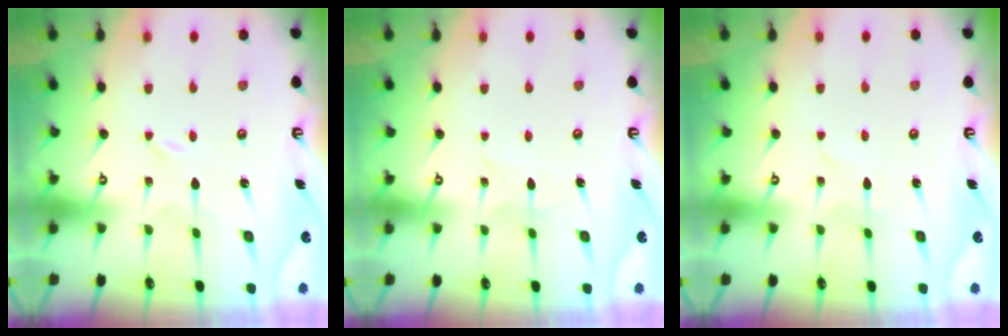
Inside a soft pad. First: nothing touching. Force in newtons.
{"total": 2.6, "press": 2.6, "slide": 0.2}
{"total": 2.9, "press": 2.9, "slide": 0.4}